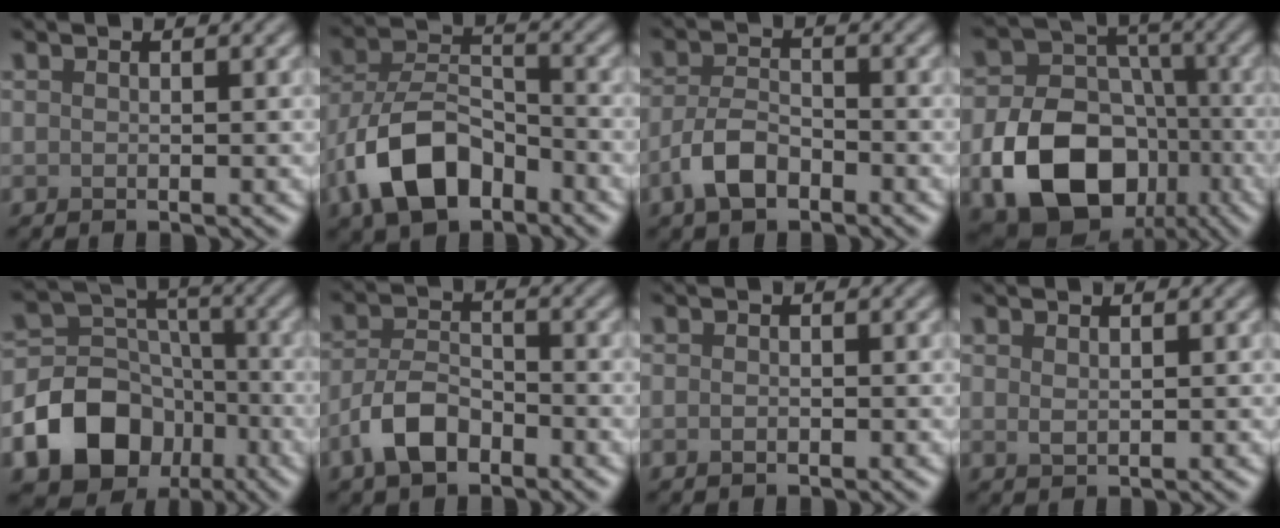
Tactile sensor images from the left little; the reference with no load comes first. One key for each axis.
{"total": 8.3, "fx": -4.3, "fy": 4.5, "fz": 5.4, "tx": -0.105, "ty": 0.005, "tz": -0.089}
{"total": 3.7, "fx": -2.1, "fy": 1.9, "fz": 2.4, "tx": -0.047, "ty": 0.004, "tz": -0.048}
{"total": 12.3, "fx": -4.7, "fy": 8.9, "fz": 7.1, "tx": -0.130, "ty": -0.018, "tz": -0.084}
{"total": 15.7, "fx": -7.7, "fy": 12.4, "fz": 5.7, "tx": -0.114, "ty": -0.045, "tz": -0.144}
{"total": 4.4, "fx": -2.5, "fy": 2.3, "fz": 2.7, "tx": -0.049, "ty": 0.004, "tz": -0.055}
{"total": 0.5, "fx": -0.2, "fy": 0.3, "fz": 0.4, "tx": -0.008, "ty": -0.002, "tz": -0.003}
{"total": 0.9, "fx": 0.6, "fy": 0.4, "fz": 0.5, "tx": -0.015, "ty": -0.002, "tz": 0.016}